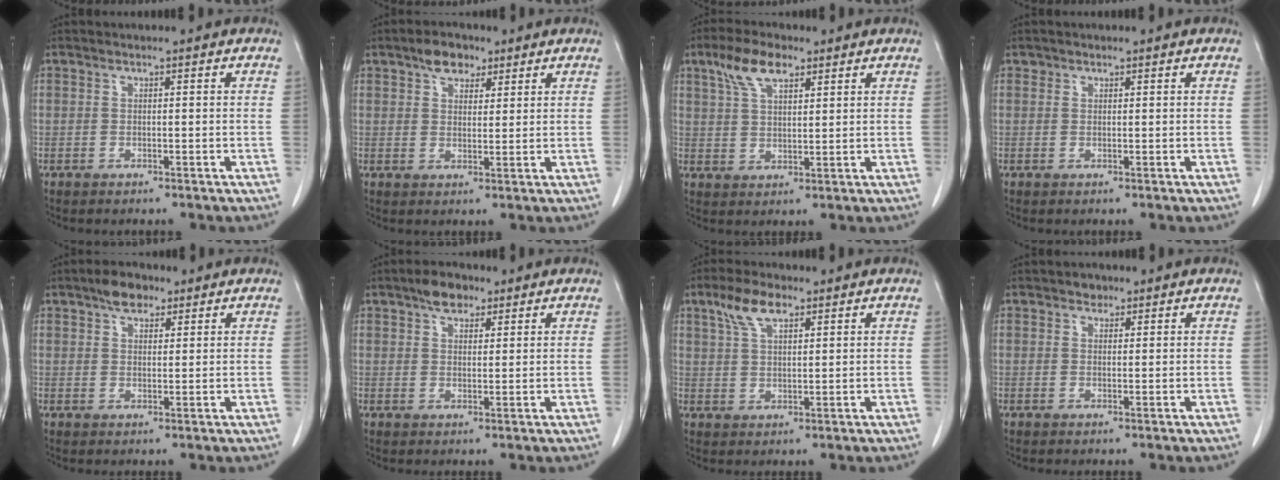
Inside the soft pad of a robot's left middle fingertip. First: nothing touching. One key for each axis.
{"total": 4.6, "fx": 3.1, "fy": 2.6, "fz": 2.3, "tx": -0.038, "ty": 0.012, "tz": 0.053}
{"total": 6.9, "fx": 4.2, "fy": 2.8, "fz": 4.6, "tx": -0.097, "ty": 0.015, "tz": 0.081}
{"total": 0.6, "fx": 0.5, "fy": 0.4, "fz": 0.0, "tx": 0.004, "ty": -0.002, "tz": 0.007}
{"total": 4.2, "fx": 2.9, "fy": 2.1, "fz": 2.2, "tx": -0.040, "ty": 0.010, "tz": 0.051}
{"total": 4.3, "fx": 2.9, "fy": 2.1, "fz": 2.2, "tx": -0.040, "ty": 0.010, "tz": 0.051}
{"total": 5.8, "fx": 3.6, "fy": 2.2, "fz": 4.0, "tx": -0.086, "ty": 0.013, "tz": 0.071}
{"total": 1.6, "fx": 1.1, "fy": 1.0, "fz": 0.4, "tx": -0.004, "ty": -0.001, "tz": 0.016}